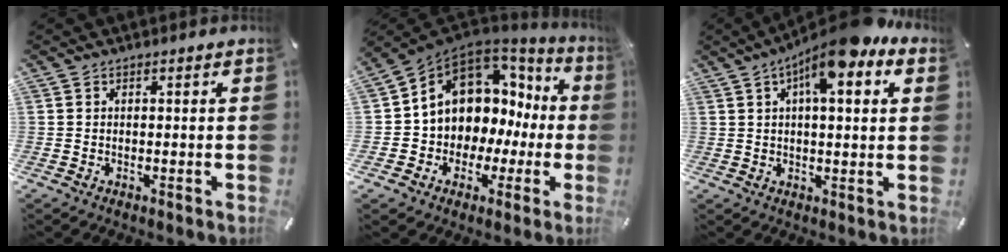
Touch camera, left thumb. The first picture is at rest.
{"total": 10.3, "force": [3.8, 8.7, 4.1], "torque": [-0.087, -0.037, 0.072]}
{"total": 12.0, "force": [6.6, 3.2, 9.4], "torque": [-0.151, -0.028, 0.110]}